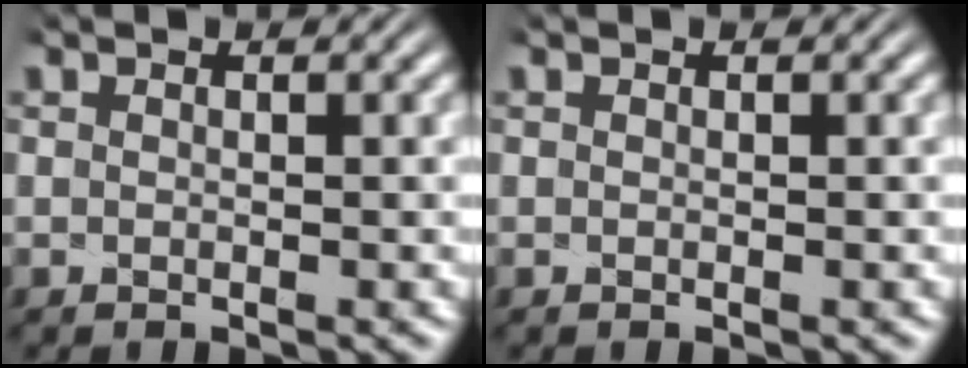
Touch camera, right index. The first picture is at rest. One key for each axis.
{"total": 0.0}